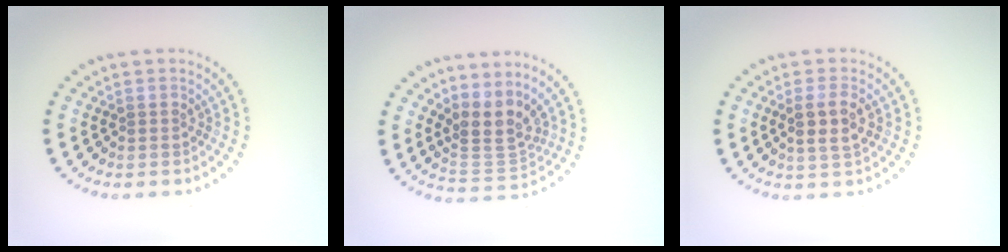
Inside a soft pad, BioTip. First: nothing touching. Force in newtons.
{"total": 3.3, "press": 2.4, "slide": 2.3}
{"total": 2.4, "press": 2.2, "slide": 0.7}